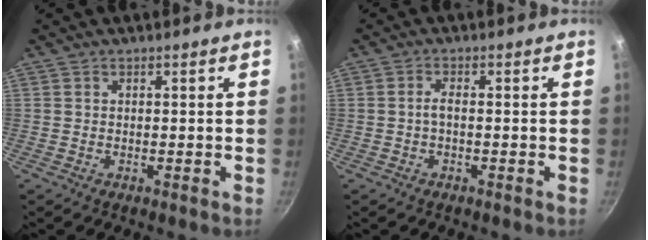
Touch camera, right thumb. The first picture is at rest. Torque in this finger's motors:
{"motor_torque": [-0.15, -0.05, 0.48, -0.12, -0.01]}